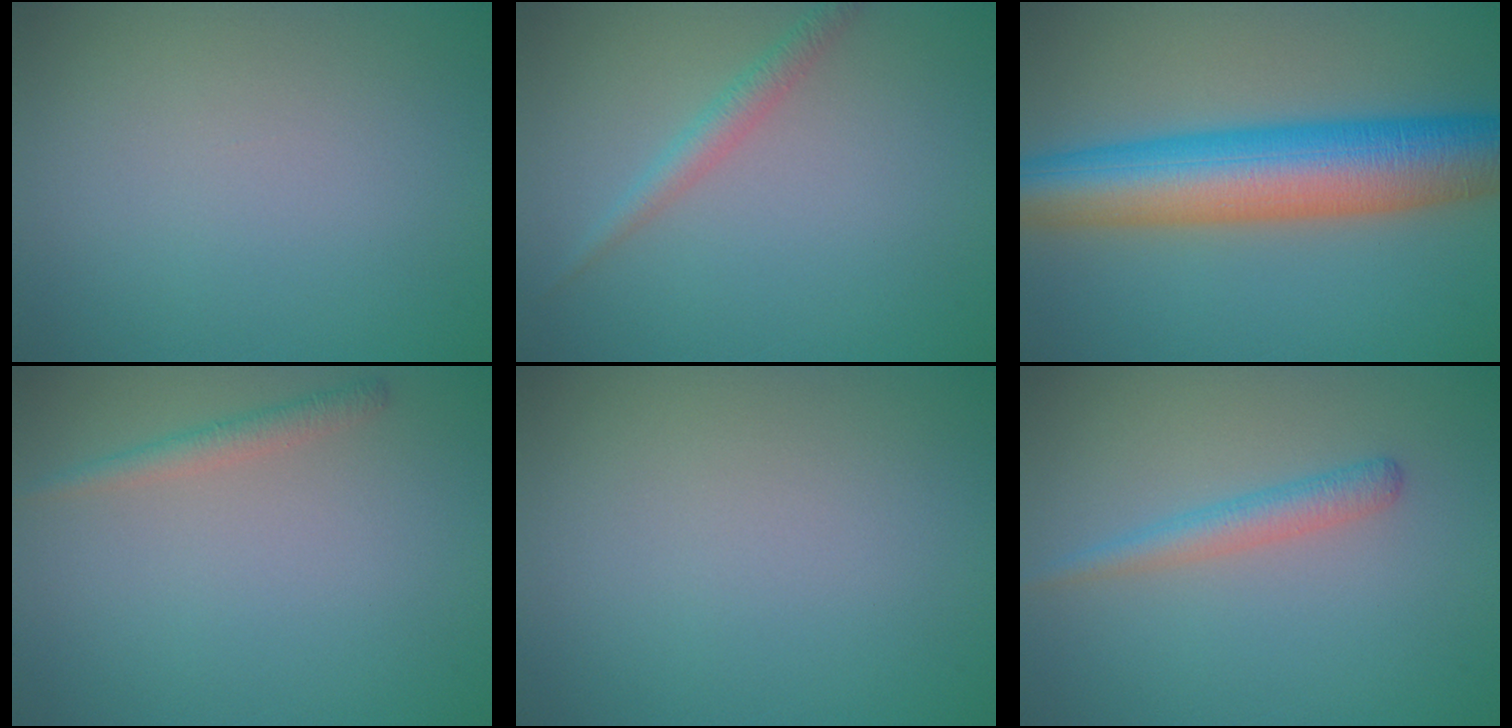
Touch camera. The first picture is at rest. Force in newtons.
{"total": 1.7, "press": 1.7, "slide": 0.0}
{"total": 11.0, "press": 11.0, "slide": 0.1}
{"total": 1.4, "press": 1.4, "slide": 0.1}
{"total": 0.0}
{"total": 2.0, "press": 2.0, "slide": 0.0}